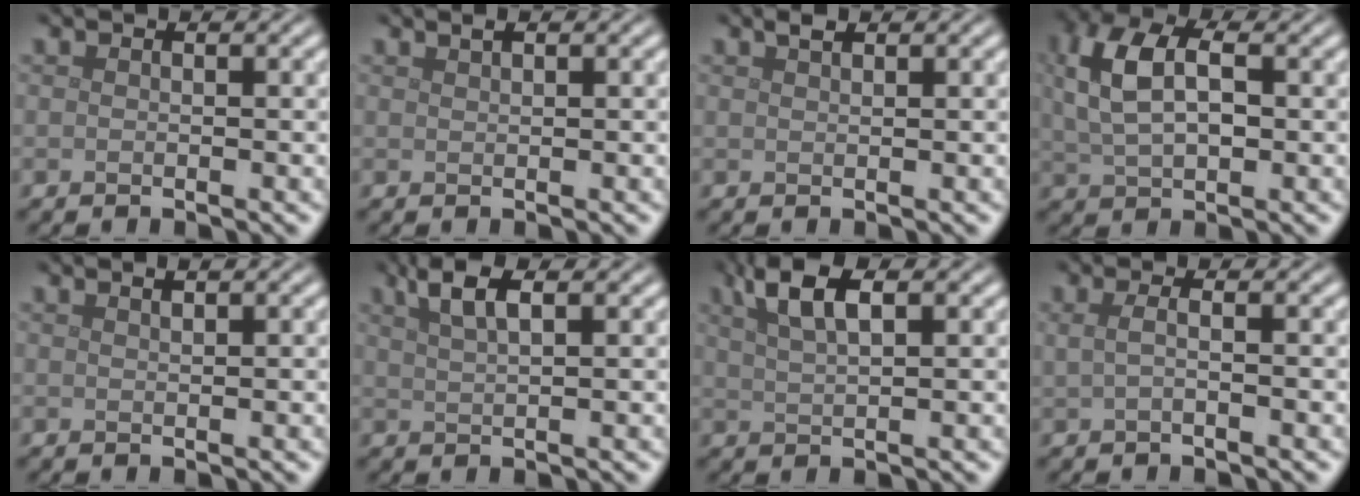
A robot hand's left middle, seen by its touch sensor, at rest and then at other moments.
{"total": 0.7, "force": [0.6, 0.2, 0.4], "torque": [-0.007, 0.001, 0.011]}
{"total": 1.0, "force": [0.8, 0.3, 0.5], "torque": [-0.010, 0.003, 0.015]}
{"total": 6.2, "force": [1.8, 3.5, 4.9], "torque": [-0.107, 0.014, 0.028]}
{"total": 1.0, "force": [0.7, 0.2, 0.6], "torque": [-0.011, 0.002, 0.013]}
{"total": 3.6, "force": [2.2, 1.1, 2.6], "torque": [-0.048, 0.008, 0.040]}
{"total": 4.7, "force": [2.6, 1.7, 3.6], "torque": [-0.070, 0.010, 0.046]}
{"total": 1.4, "force": [0.1, 0.5, 1.3], "torque": [-0.027, 0.000, -0.003]}